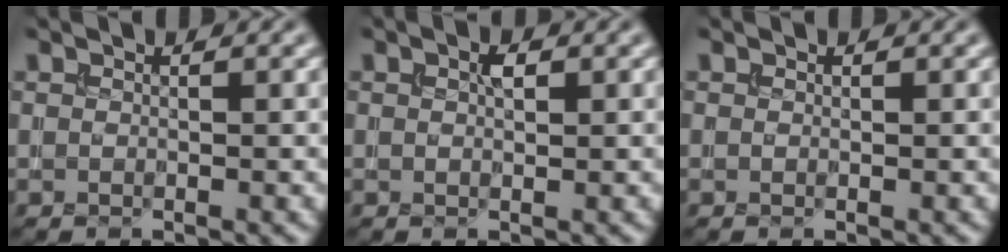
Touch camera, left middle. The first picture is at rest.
{"total": 1.3, "force": [0.4, 0.7, 1.1], "torque": [-0.020, -0.002, 0.007]}
{"total": 0.0}